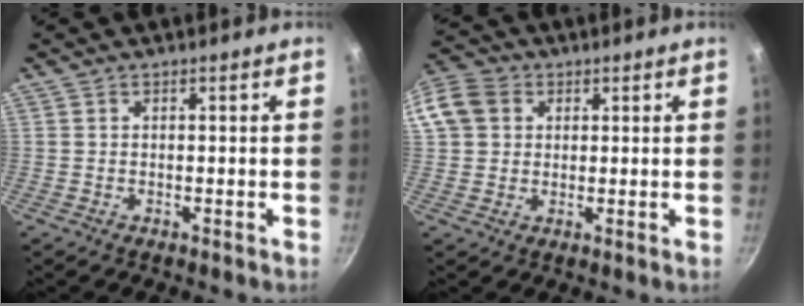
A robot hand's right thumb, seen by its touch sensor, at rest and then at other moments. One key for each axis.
{"total": 12.6, "fx": 3.2, "fy": 10.6, "fz": 5.9, "tx": -0.125, "ty": 0.028, "tz": 0.048}